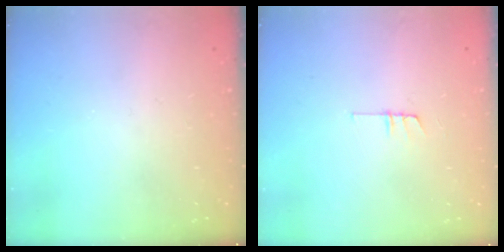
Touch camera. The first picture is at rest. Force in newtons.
{"total": 3.7, "press": 3.7, "slide": 0.4}